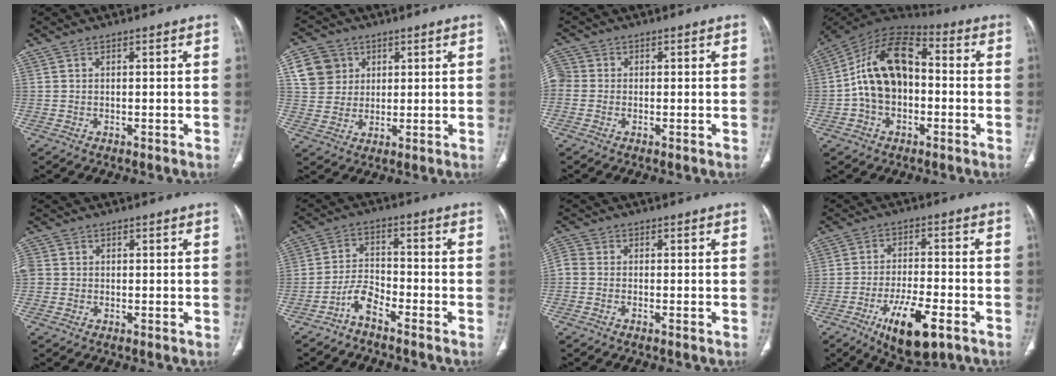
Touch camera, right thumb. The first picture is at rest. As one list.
[{"total": 8.5, "force": [2.8, 7.7, 2.3], "torque": [-0.020, 0.001, 0.056]}, {"total": 5.5, "force": [-0.5, 4.7, 2.7], "torque": [-0.072, 0.014, -0.017]}, {"total": 15.7, "force": [-0.8, 10.2, 11.9], "torque": [-0.197, 0.044, -0.025]}, {"total": 3.3, "force": [-0.3, 3.1, 1.3], "torque": [-0.025, 0.010, -0.007]}, {"total": 4.9, "force": [-3.9, 1.4, 2.6], "torque": [-0.050, 0.032, -0.084]}, {"total": 2.5, "force": [-1.2, 1.7, 1.5], "torque": [-0.039, 0.010, -0.034]}, {"total": 12.5, "force": [-6.5, 4.5, 9.7], "torque": [-0.161, 0.018, -0.100]}]